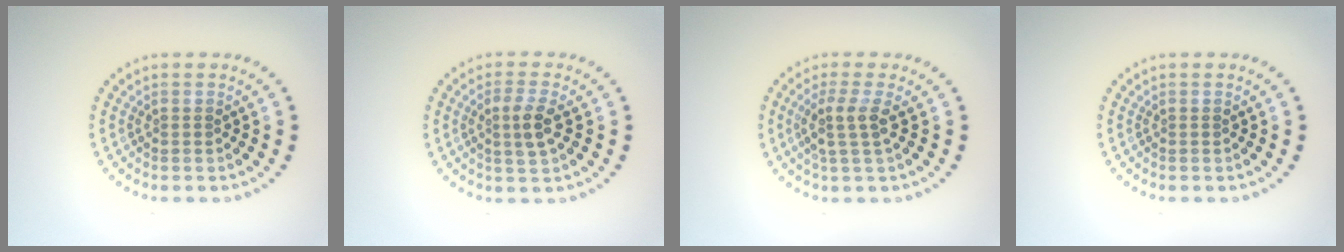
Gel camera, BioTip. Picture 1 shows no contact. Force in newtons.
{"total": 2.4, "press": 2.3, "slide": 0.8}
{"total": 2.5, "press": 2.0, "slide": 1.6}
{"total": 0.0}